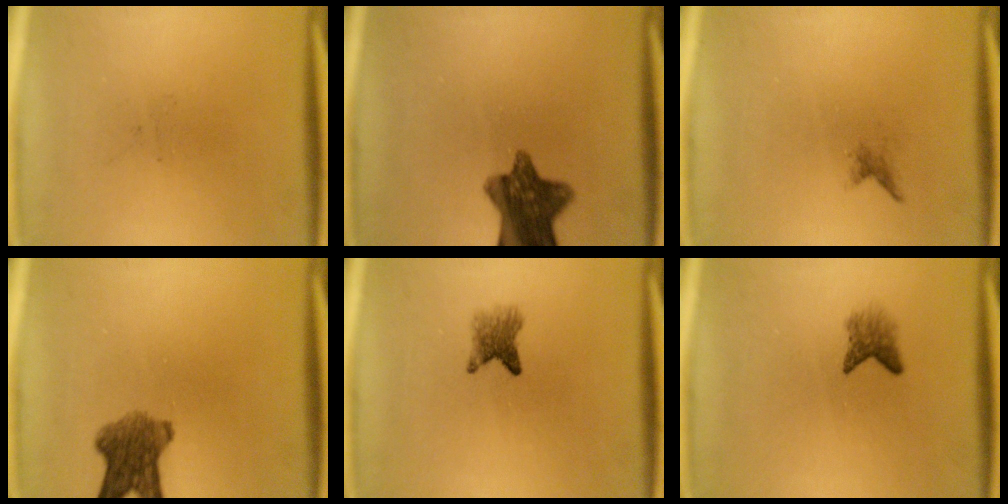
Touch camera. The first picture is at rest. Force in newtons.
{"total": 10.1}
{"total": 0.7}
{"total": 6.9}
{"total": 2.9}
{"total": 2.3}